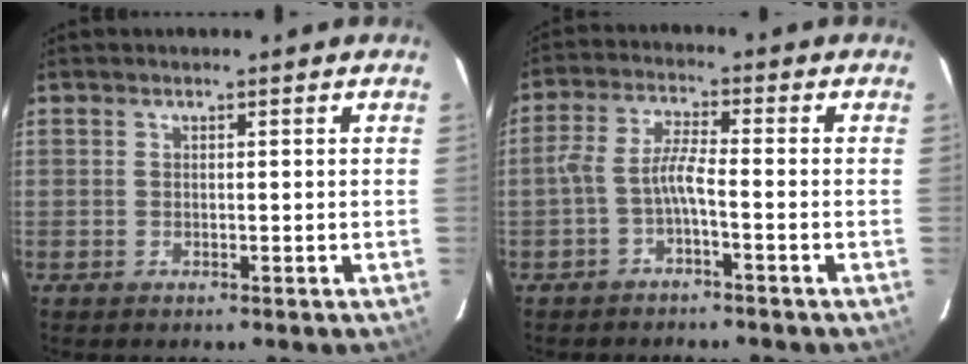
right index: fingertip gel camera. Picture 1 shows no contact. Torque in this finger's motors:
{"motor_torque": [0.68, -0.56, 0.47, 0.11]}